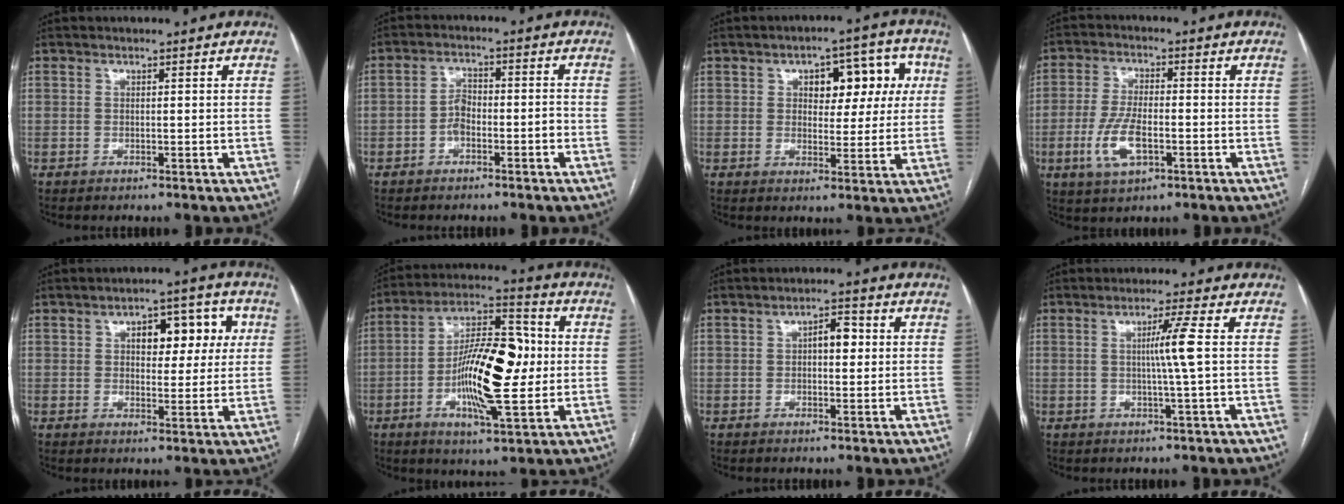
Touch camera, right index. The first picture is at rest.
{"total": 3.8, "force": [-1.7, 1.9, 2.8], "torque": [-0.054, 0.015, -0.031]}
{"total": 9.1, "force": [2.6, 4.9, 7.2], "torque": [-0.078, 0.031, 0.036]}
{"total": 7.8, "force": [-2.6, 3.1, 6.7], "torque": [-0.147, -0.003, -0.045]}
{"total": 8.3, "force": [2.4, 4.3, 6.8], "torque": [-0.079, 0.028, 0.034]}
{"total": 16.7, "force": [-1.6, 4.8, 15.9], "torque": [-0.285, 0.017, -0.028]}
{"total": 3.5, "force": [0.4, 1.5, 3.2], "torque": [-0.049, 0.014, 0.006]}
{"total": 4.8, "force": [0.3, -1.4, 4.6], "torque": [-0.083, -0.002, 0.005]}